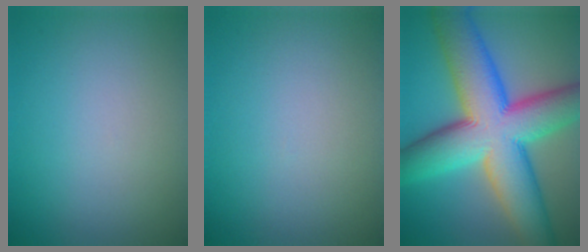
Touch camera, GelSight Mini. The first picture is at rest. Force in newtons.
{"total": 0.0}
{"total": 15.3, "press": 15.3, "slide": 0.4}